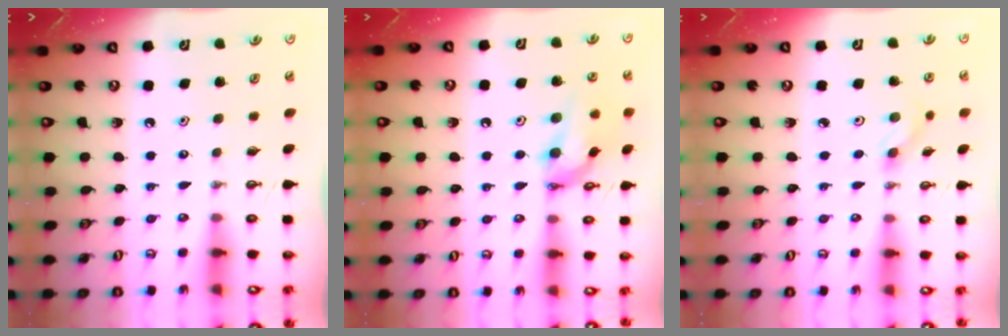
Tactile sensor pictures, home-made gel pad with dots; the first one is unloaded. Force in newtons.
{"total": 13.9, "press": 13.7, "slide": 1.8}
{"total": 3.7, "press": 3.3, "slide": 1.6}